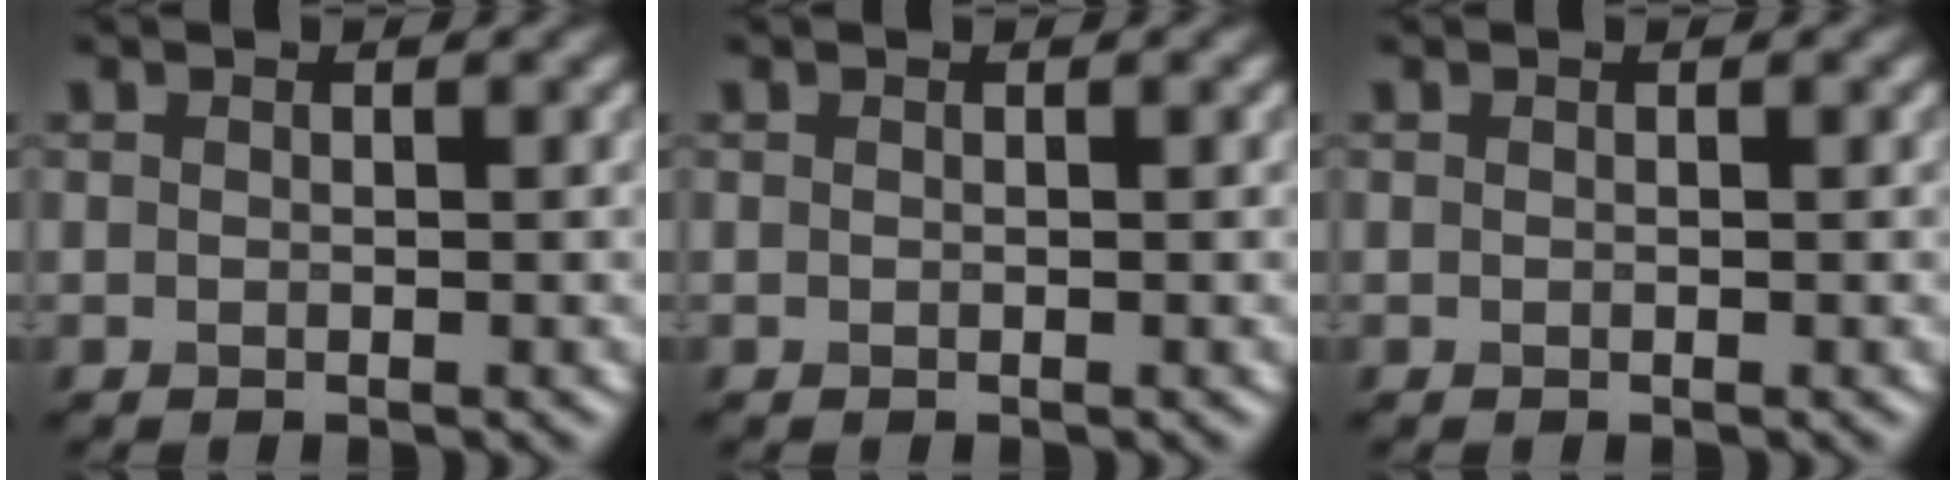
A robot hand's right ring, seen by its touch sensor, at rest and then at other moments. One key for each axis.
{"total": 0.0}
{"total": 0.0}